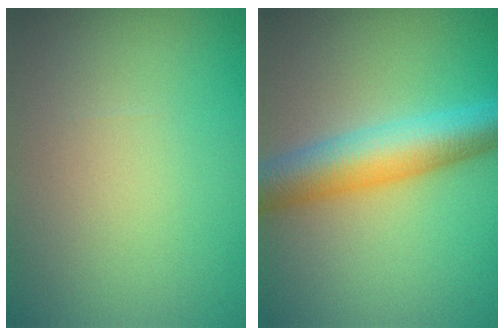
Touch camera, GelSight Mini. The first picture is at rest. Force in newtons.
{"total": 6.8, "press": 6.8, "slide": 0.2}